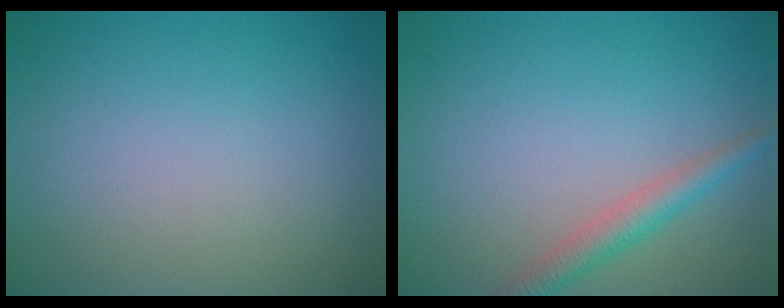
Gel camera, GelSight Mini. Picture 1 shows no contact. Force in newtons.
{"total": 2.5, "press": 2.5, "slide": 0.0}